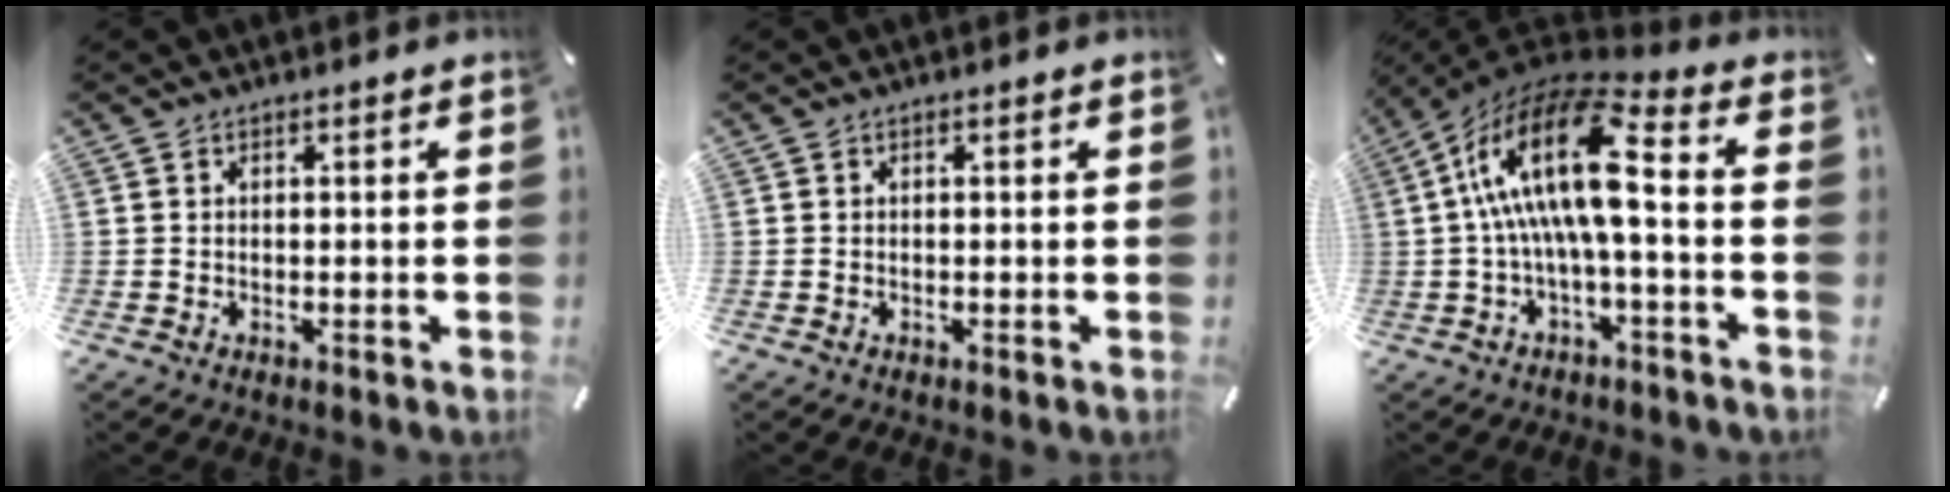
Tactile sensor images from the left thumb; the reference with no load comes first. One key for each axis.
{"total": 0.0}
{"total": 19.7, "fx": 1.1, "fy": 7.3, "fz": 18.3, "tx": -0.355, "ty": 0.005, "tz": 0.016}